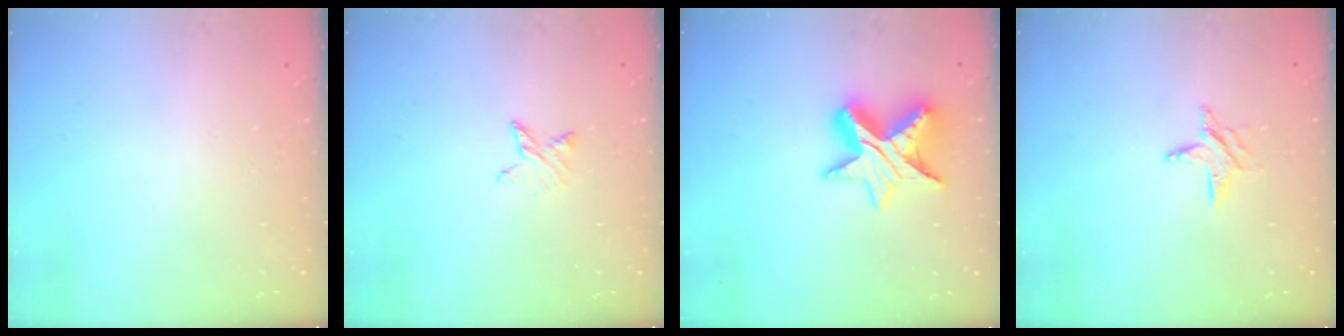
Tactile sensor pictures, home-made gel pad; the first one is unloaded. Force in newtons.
{"total": 3.4, "press": 3.3, "slide": 0.5}
{"total": 10.8, "press": 10.8, "slide": 0.7}
{"total": 5.4, "press": 5.4, "slide": 0.5}